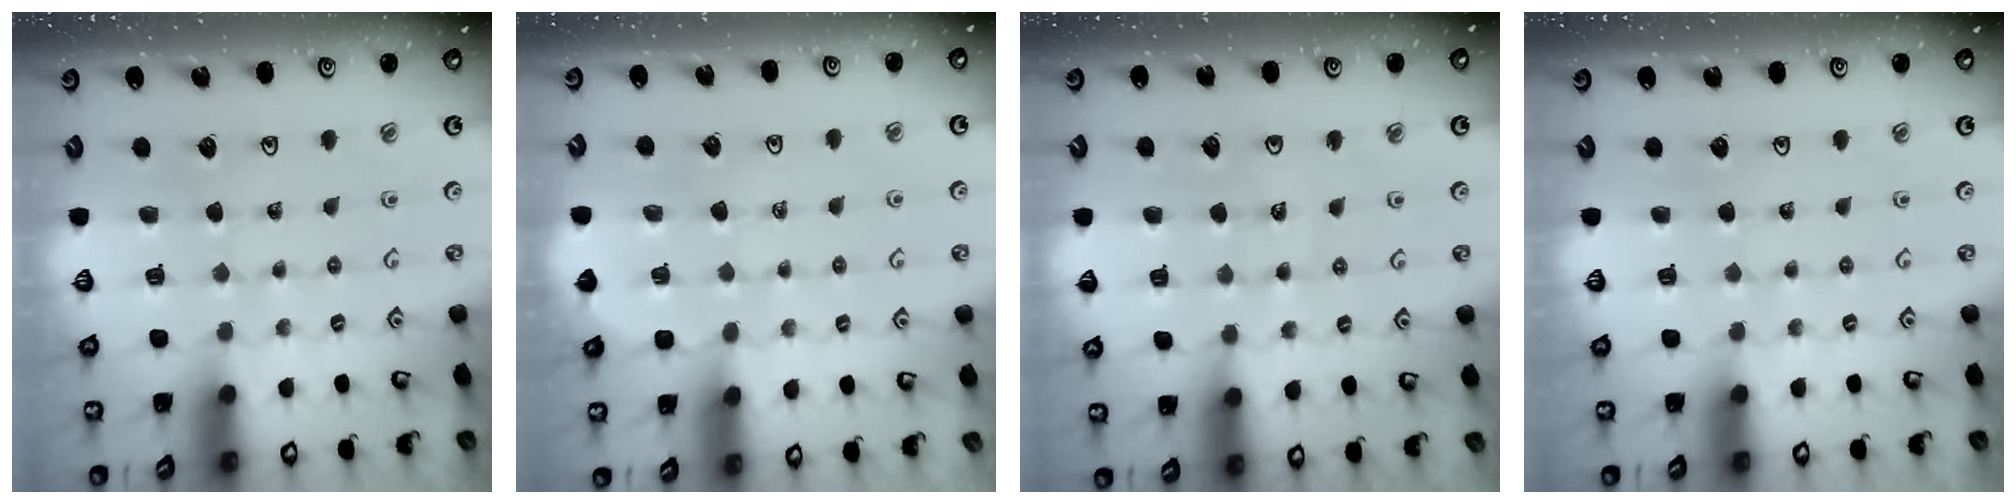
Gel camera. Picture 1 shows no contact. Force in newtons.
{"total": 1.4, "press": 1.3, "slide": 0.3}
{"total": 5.5, "press": 5.2, "slide": 1.8}
{"total": 0.0}